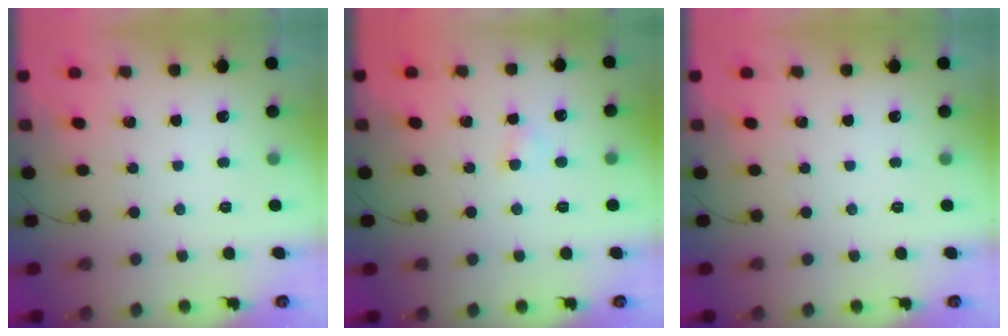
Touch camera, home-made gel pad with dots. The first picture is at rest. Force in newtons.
{"total": 3.0, "press": 2.9, "slide": 0.8}
{"total": 0.0}